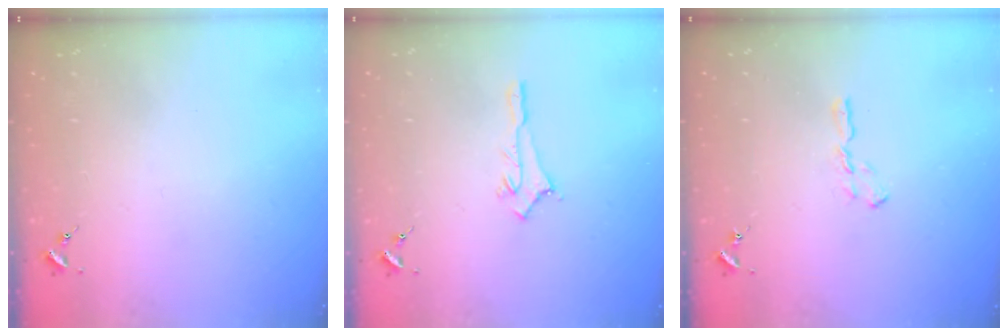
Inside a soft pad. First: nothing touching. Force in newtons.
{"total": 2.8, "press": 2.8, "slide": 0.2}
{"total": 4.2, "press": 4.2, "slide": 0.5}